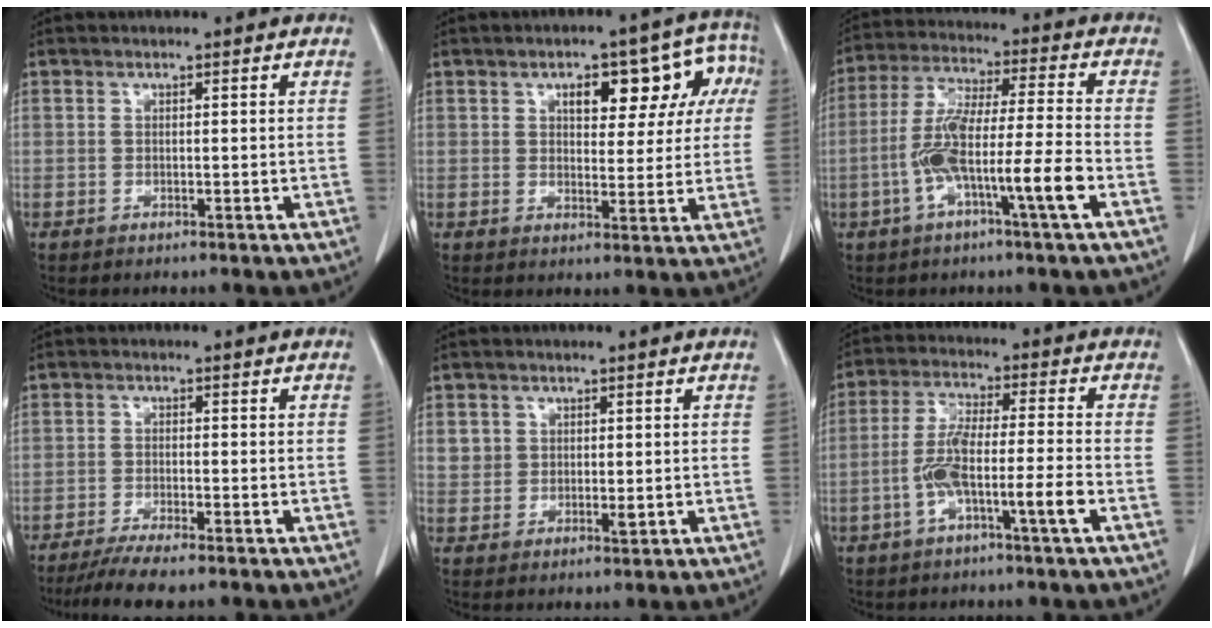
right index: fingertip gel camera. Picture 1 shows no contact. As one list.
[{"total": 11.1, "force": [4.0, 5.3, 9.0], "torque": [-0.097, 0.037, 0.050]}, {"total": 11.8, "force": [-4.1, 0.1, 11.0], "torque": [-0.217, 0.008, -0.078]}, {"total": 6.4, "force": [-5.2, 0.1, 3.7], "torque": [-0.058, -0.016, -0.086]}, {"total": 3.2, "force": [1.0, 2.7, 1.4], "torque": [-0.016, -0.004, 0.021]}, {"total": 8.6, "force": [-3.3, 0.2, 7.9], "torque": [-0.158, 0.012, -0.061]}]